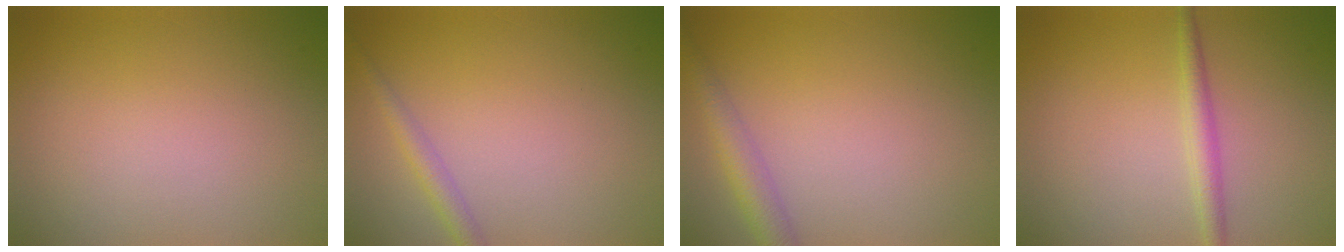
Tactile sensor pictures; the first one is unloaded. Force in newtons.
{"total": 1.7, "press": 1.7, "slide": 0.1}
{"total": 2.9, "press": 2.9, "slide": 0.1}
{"total": 2.0, "press": 2.0, "slide": 0.0}